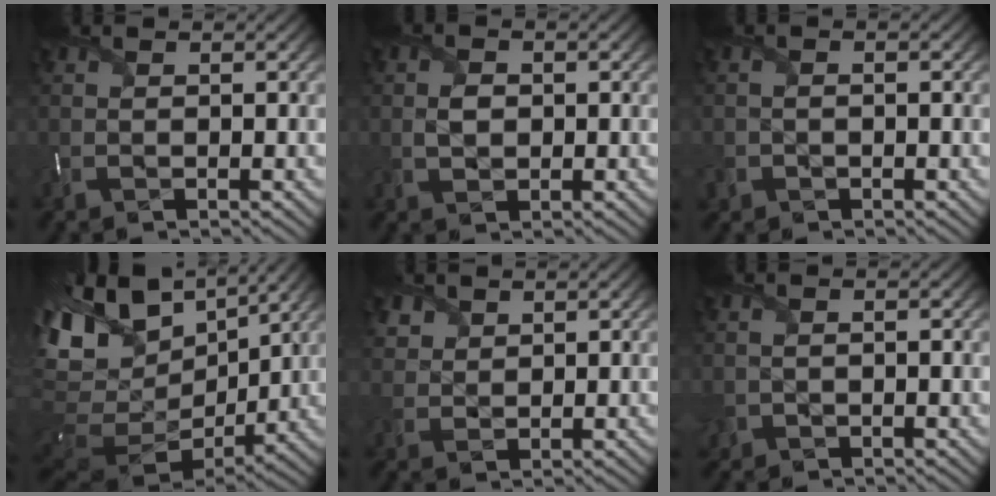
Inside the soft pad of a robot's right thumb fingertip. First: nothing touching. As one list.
[{"total": 2.4, "force": [0.0, 1.7, 1.6], "torque": [-0.038, -0.003, 0.001]}, {"total": 1.5, "force": [-0.8, 1.1, 0.5], "torque": [-0.013, -0.008, -0.016]}, {"total": 15.9, "force": [5.0, 9.7, 11.6], "torque": [-0.263, -0.005, 0.112]}, {"total": 2.6, "force": [1.9, 1.8, -0.1], "torque": [-0.013, 0.000, 0.043]}, {"total": 0.9, "force": [-0.3, 0.8, 0.1], "torque": [-0.002, -0.004, -0.003]}]